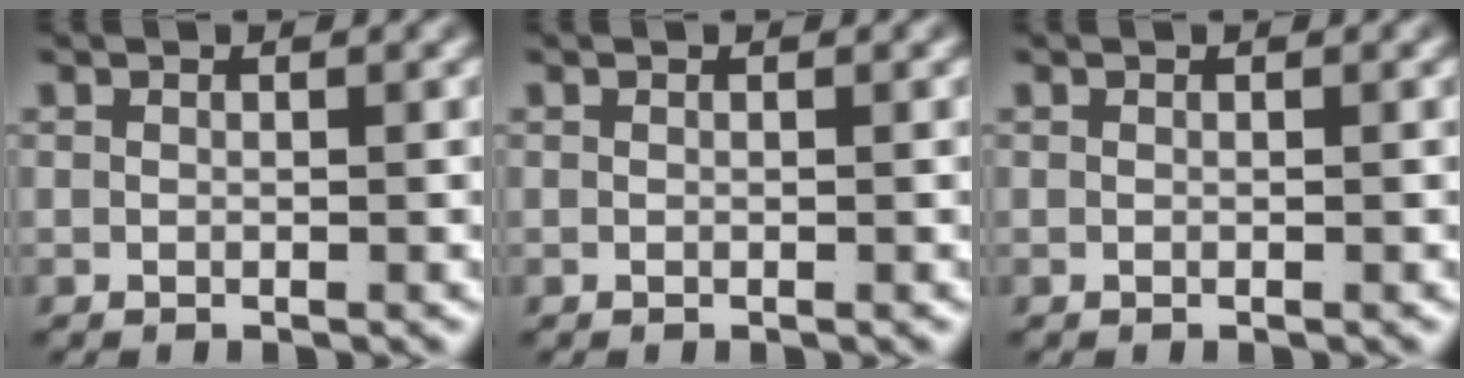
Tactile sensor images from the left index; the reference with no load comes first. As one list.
[{"total": 0.0}, {"total": 0.0}]